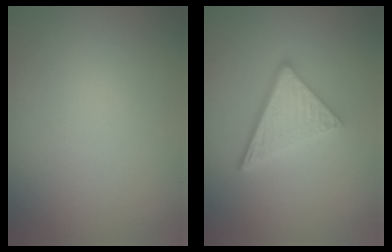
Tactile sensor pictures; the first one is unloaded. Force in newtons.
{"total": 4.6, "press": 3.4, "slide": 3.1}